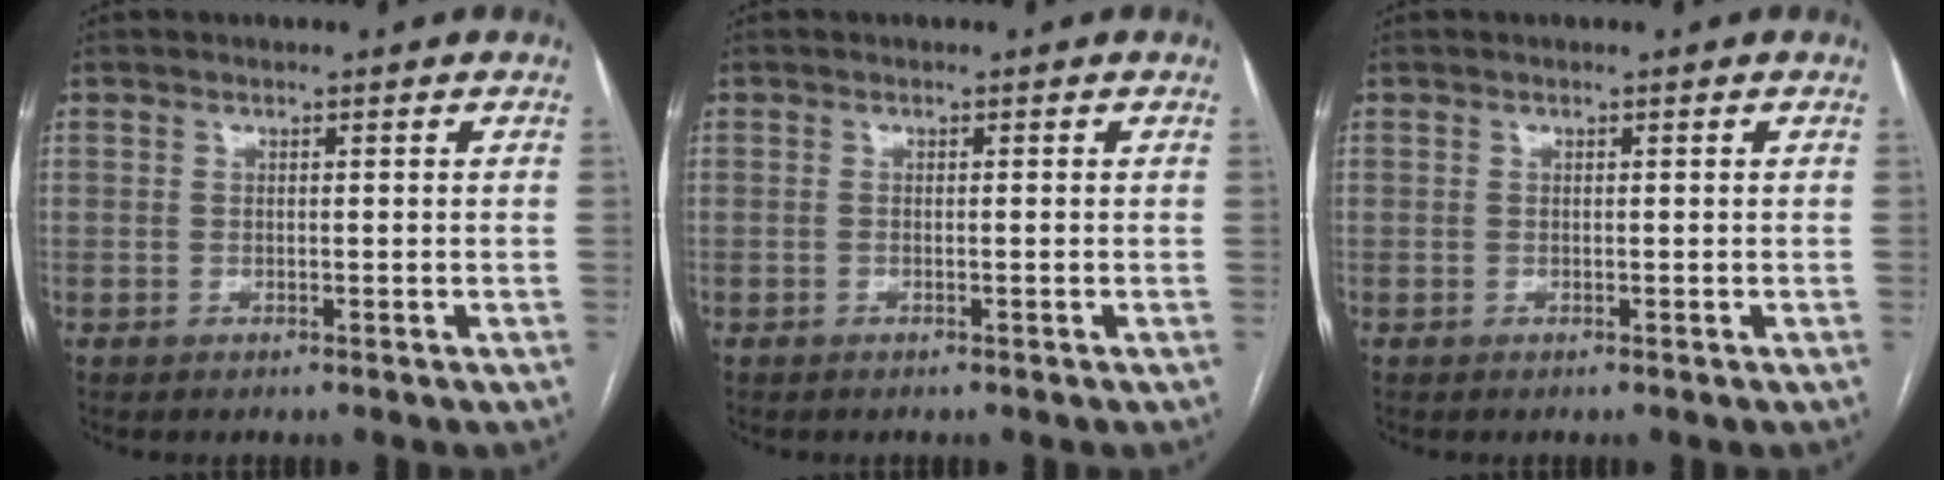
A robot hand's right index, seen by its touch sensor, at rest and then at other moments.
{"total": 0.0}
{"total": 0.0}